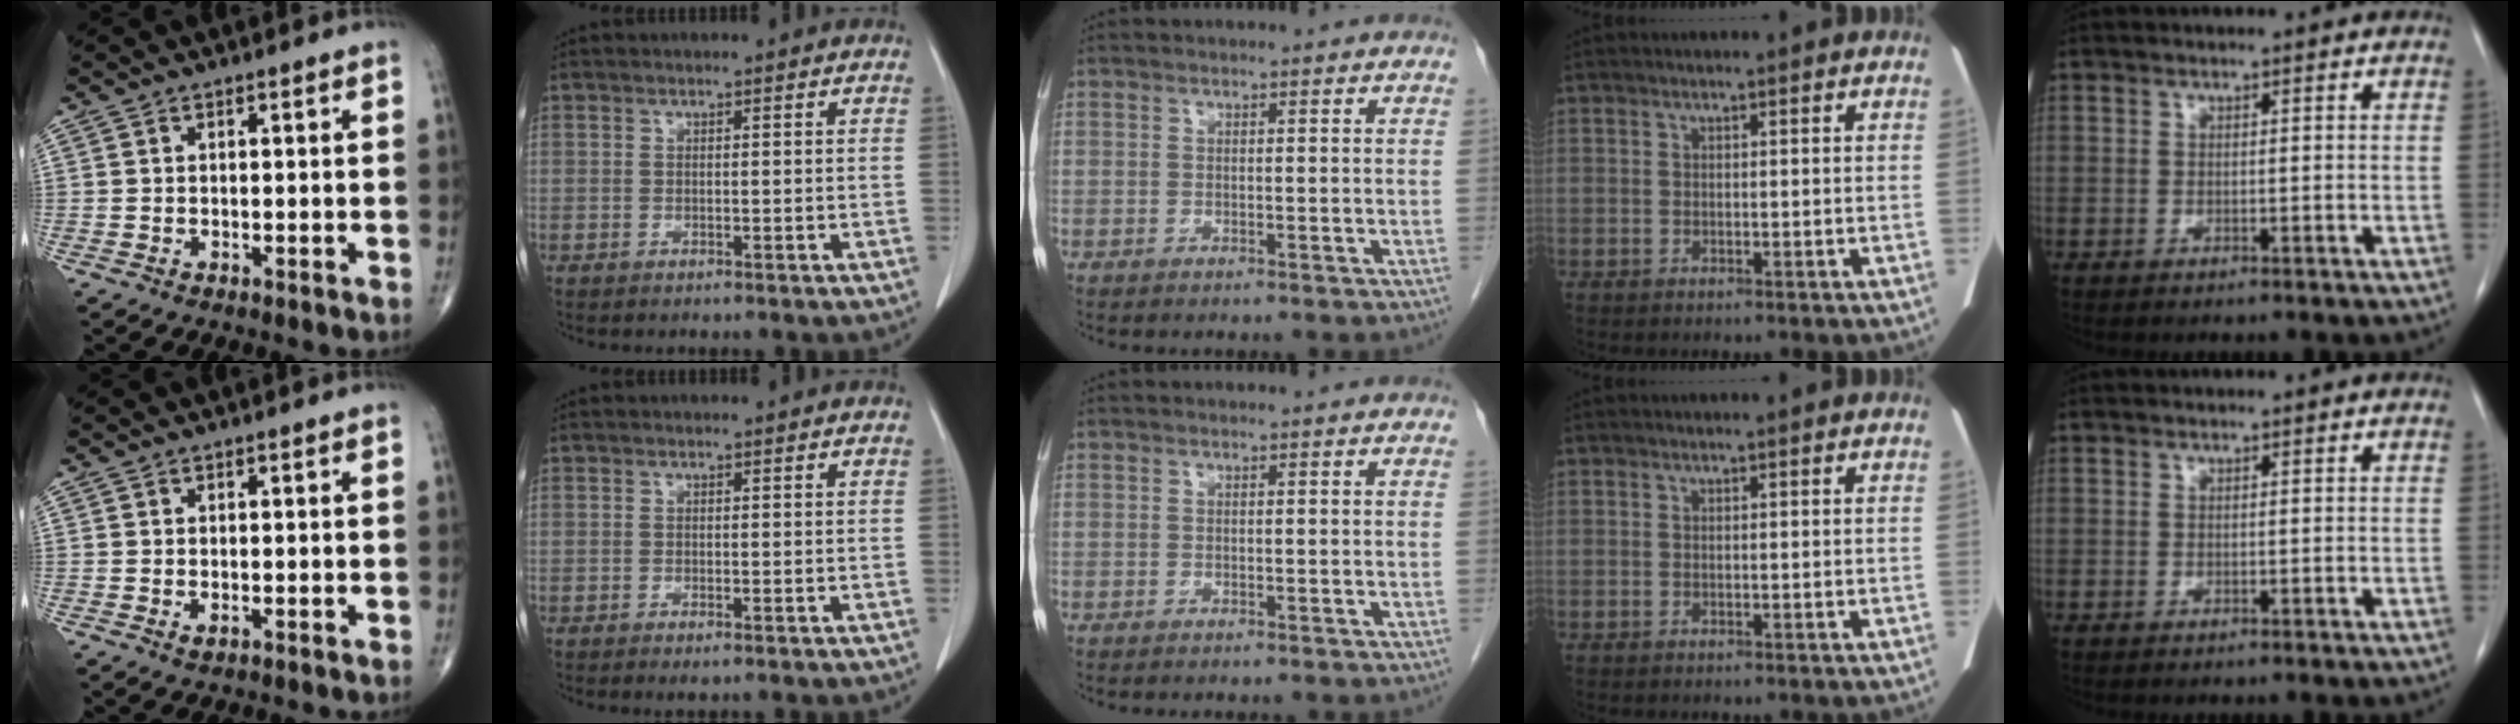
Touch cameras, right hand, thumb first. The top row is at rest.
{"thumb": {"total": 0.9, "force": [-0.1, 0.5, 0.7], "torque": [-0.012, -0.003, -0.001]}, "index": {"total": 0.8, "force": [-0.5, 0.0, 0.6], "torque": [-0.011, -0.003, -0.006]}}